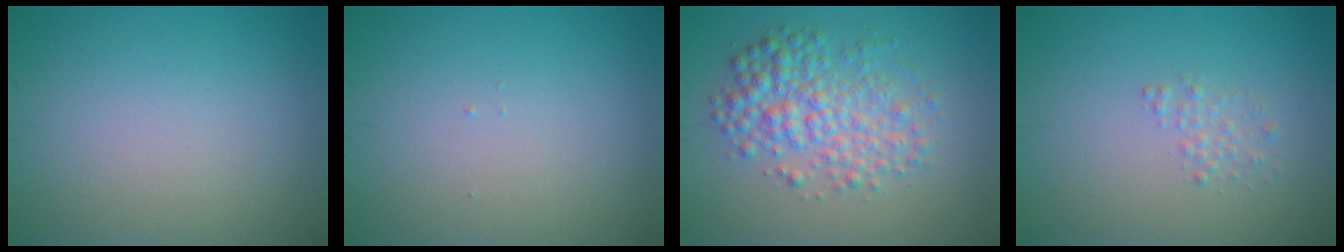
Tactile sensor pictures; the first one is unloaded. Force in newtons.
{"total": 0.0}
{"total": 4.8, "press": 4.8, "slide": 0.1}
{"total": 1.2, "press": 1.2, "slide": 0.0}